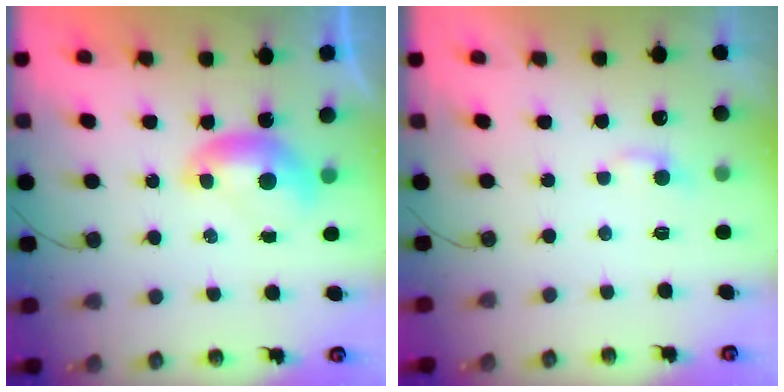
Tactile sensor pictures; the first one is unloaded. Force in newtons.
{"total": 2.3, "press": 2.3, "slide": 0.4}